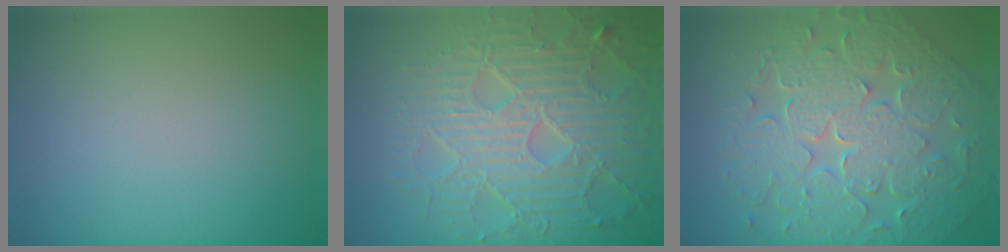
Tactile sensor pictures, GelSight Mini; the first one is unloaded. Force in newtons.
{"total": 8.0, "press": 6.1, "slide": 5.1}
{"total": 9.1, "press": 6.7, "slide": 6.2}